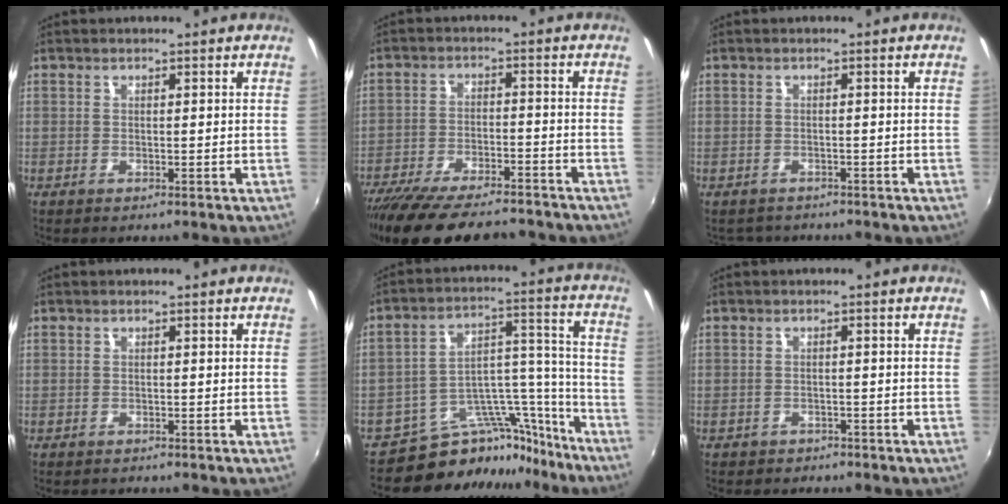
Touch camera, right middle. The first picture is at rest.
{"total": 19.9, "force": [-16.8, 5.0, 9.5], "torque": [-0.190, -0.037, -0.259]}
{"total": 2.8, "force": [-2.4, 1.3, 0.2], "torque": [-0.011, -0.010, -0.037]}
{"total": 0.6, "force": [-0.5, 0.4, -0.1], "torque": [0.000, -0.002, -0.009]}
{"total": 15.4, "force": [-14.0, 6.1, 1.8], "torque": [-0.012, 0.076, -0.218]}
{"total": 2.2, "force": [-1.7, 1.4, 0.3], "torque": [-0.012, -0.003, -0.024]}